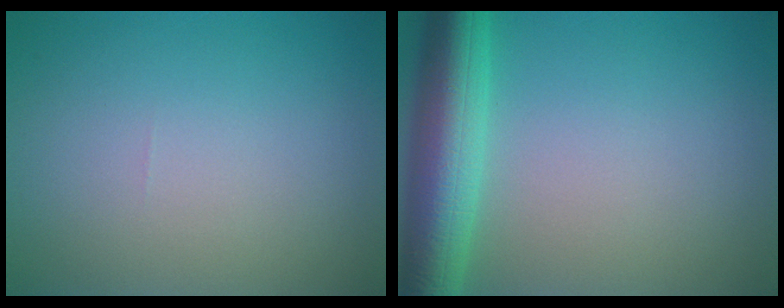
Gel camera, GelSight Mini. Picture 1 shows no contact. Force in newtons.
{"total": 7.3, "press": 7.3, "slide": 0.2}